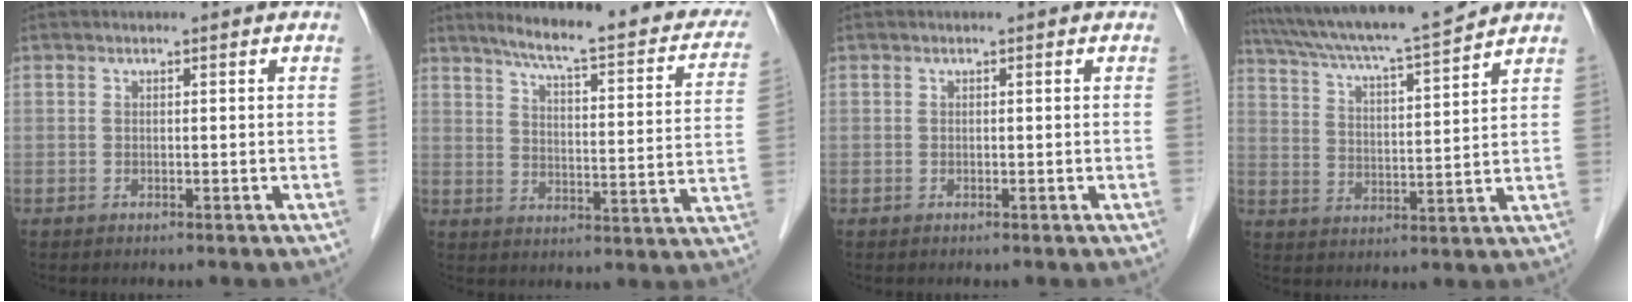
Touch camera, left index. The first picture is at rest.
{"total": 22.4, "force": [18.2, 3.2, 12.7], "torque": [-0.165, -0.016, 0.223]}
{"total": 0.0}
{"total": 14.6, "force": [13.2, -0.7, 6.3], "torque": [-0.115, 0.005, 0.212]}